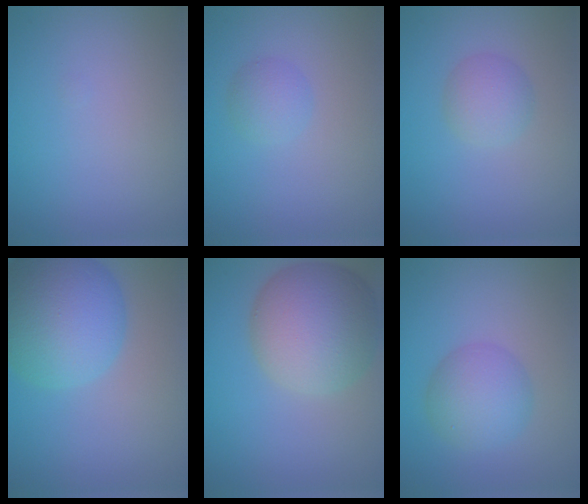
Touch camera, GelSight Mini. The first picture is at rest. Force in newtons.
{"total": 1.9, "press": 1.9, "slide": 0.1}
{"total": 2.5, "press": 2.5, "slide": 0.0}
{"total": 10.4, "press": 10.3, "slide": 0.3}
{"total": 9.3, "press": 9.3, "slide": 0.4}
{"total": 4.4, "press": 4.4, "slide": 0.1}